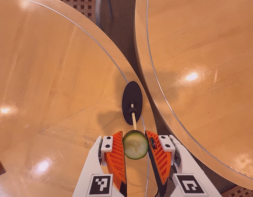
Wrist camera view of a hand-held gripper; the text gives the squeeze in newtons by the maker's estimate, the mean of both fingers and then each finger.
{"total": 8.2, "left": 8.2, "right": 8.1}